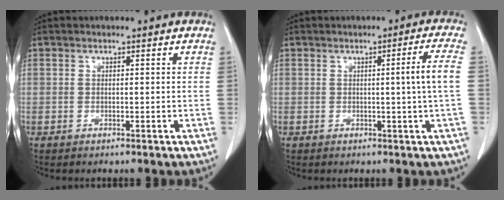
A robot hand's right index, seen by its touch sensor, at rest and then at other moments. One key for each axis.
{"total": 4.4, "fx": -0.1, "fy": -1.3, "fz": 4.2, "tx": -0.060, "ty": -0.004, "tz": 0.000}